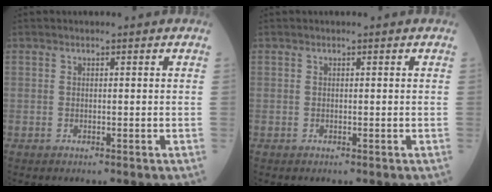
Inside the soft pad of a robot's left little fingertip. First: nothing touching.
{"total": 0.0}